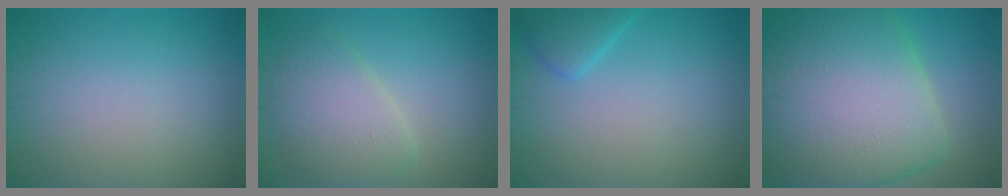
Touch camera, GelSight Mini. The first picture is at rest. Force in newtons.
{"total": 4.0, "press": 3.9, "slide": 0.5}
{"total": 2.2, "press": 2.2, "slide": 0.1}
{"total": 14.1, "press": 14.1, "slide": 0.8}